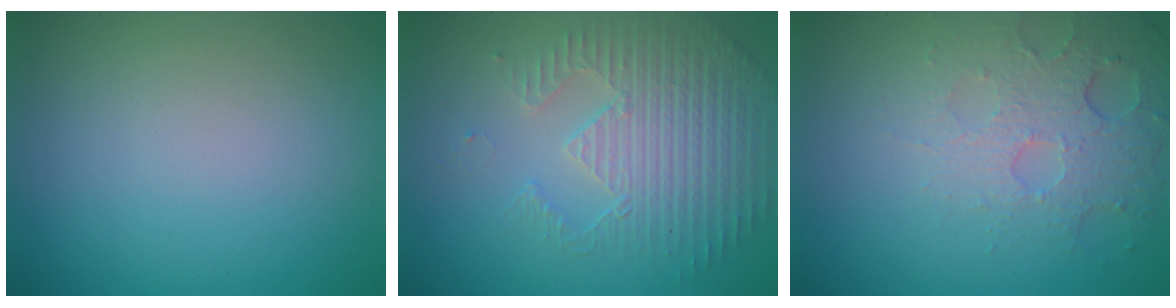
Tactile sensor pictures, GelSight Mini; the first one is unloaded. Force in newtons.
{"total": 3.8, "press": 3.7, "slide": 1.0}
{"total": 4.9, "press": 3.2, "slide": 3.6}